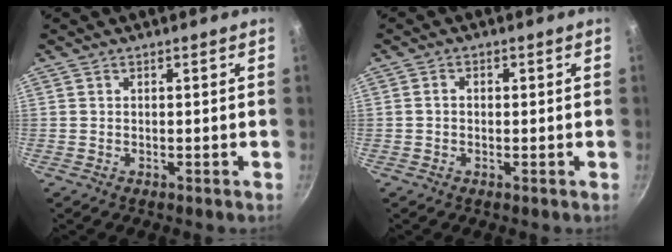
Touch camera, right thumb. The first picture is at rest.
{"total": 1.5, "force": [-0.1, 1.2, 0.9], "torque": [-0.017, 0.008, -0.004]}